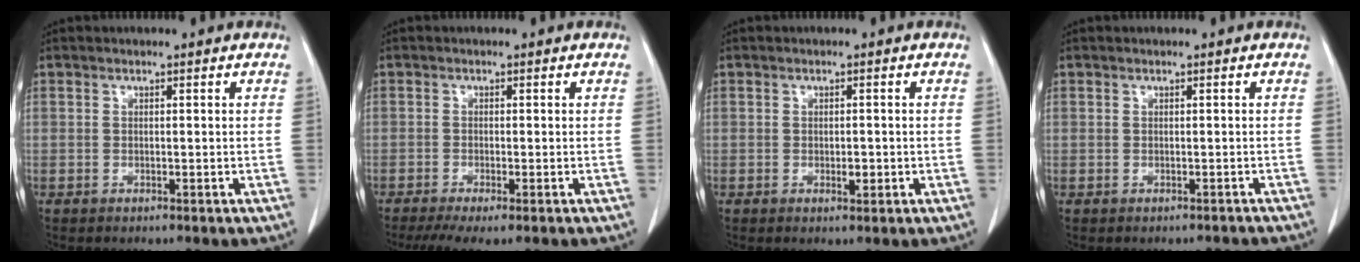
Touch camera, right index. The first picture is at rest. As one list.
[{"total": 5.5, "force": [-4.1, 0.7, 3.6], "torque": [-0.055, -0.015, -0.066]}, {"total": 1.6, "force": [-0.3, 0.8, 1.3], "torque": [-0.021, -0.001, -0.002]}, {"total": 1.7, "force": [-1.4, 0.9, 0.0], "torque": [0.004, 0.006, -0.020]}]